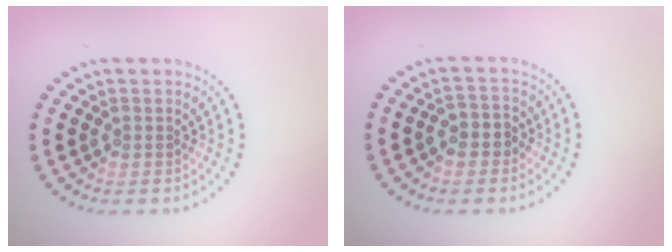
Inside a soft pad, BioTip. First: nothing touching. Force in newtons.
{"total": 2.1, "press": 1.9, "slide": 0.9}